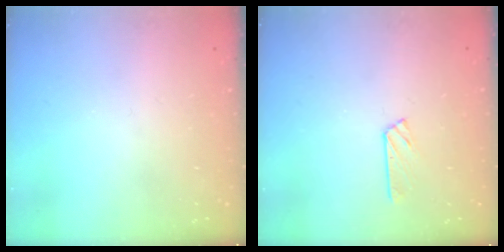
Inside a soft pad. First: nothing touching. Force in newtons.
{"total": 3.5, "press": 3.4, "slide": 0.5}